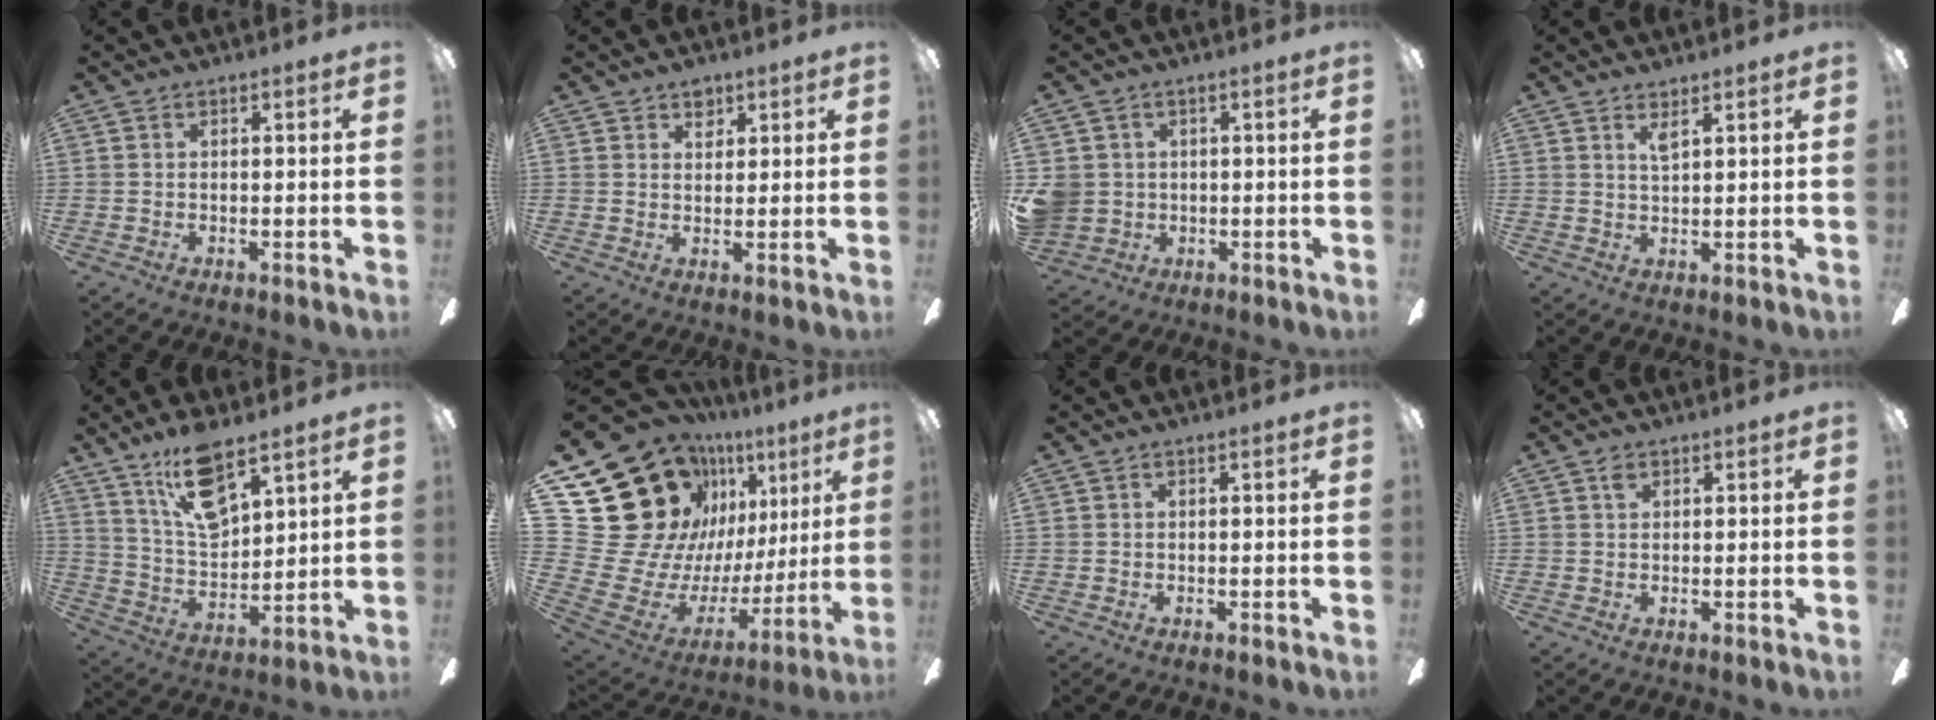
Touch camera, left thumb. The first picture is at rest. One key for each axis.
{"total": 3.4, "fx": 2.4, "fy": 2.1, "fz": 1.1, "tx": -0.002, "ty": -0.009, "tz": 0.041}
{"total": 5.3, "fx": 0.6, "fy": 5.1, "fz": 1.3, "tx": -0.049, "ty": 0.004, "tz": 0.012}
{"total": 2.4, "fx": 1.9, "fy": 0.2, "fz": 1.5, "tx": -0.035, "ty": 0.000, "tz": 0.034}
{"total": 14.1, "fx": 9.9, "fy": 5.5, "fz": 8.5, "tx": -0.156, "ty": -0.041, "tz": 0.176}
{"total": 27.3, "fx": 13.9, "fy": 19.3, "fz": 13.4, "tx": -0.249, "ty": -0.135, "tz": 0.315}
{"total": 0.0}
{"total": 1.3, "fx": 0.9, "fy": 0.8, "fz": 0.6, "tx": -0.015, "ty": 0.003, "tz": 0.015}